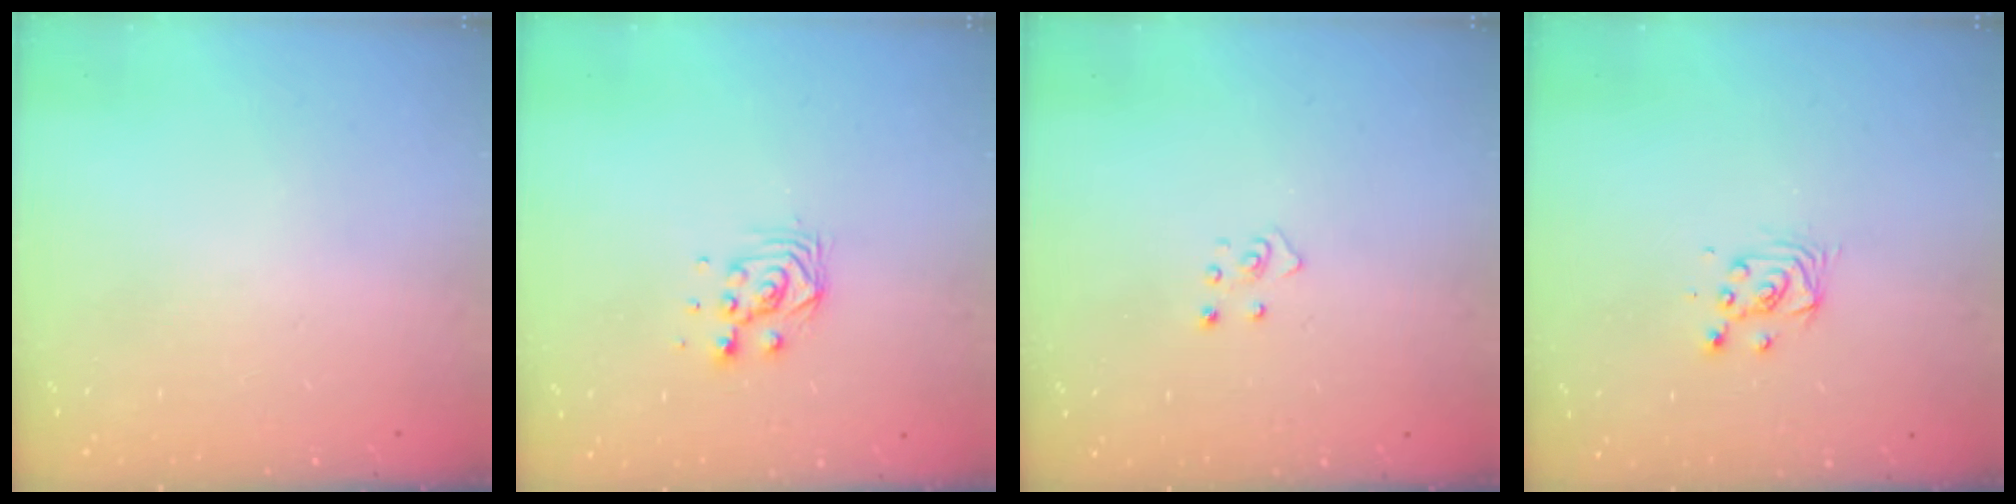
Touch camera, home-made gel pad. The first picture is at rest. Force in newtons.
{"total": 4.7, "press": 4.6, "slide": 0.6}
{"total": 2.5, "press": 2.4, "slide": 0.3}
{"total": 3.1, "press": 3.1, "slide": 0.3}